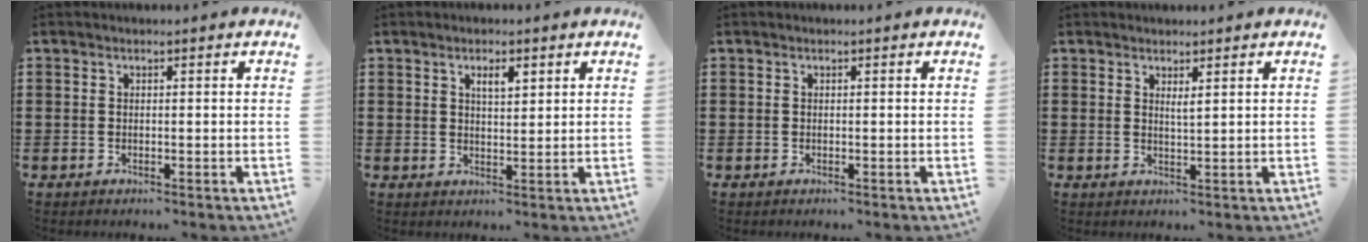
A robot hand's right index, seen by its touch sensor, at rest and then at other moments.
{"total": 2.5, "force": [1.2, 0.9, 2.0], "torque": [-0.033, 0.002, 0.018]}
{"total": 0.0}
{"total": 1.3, "force": [1.0, 0.1, 0.8], "torque": [-0.018, 0.001, 0.018]}